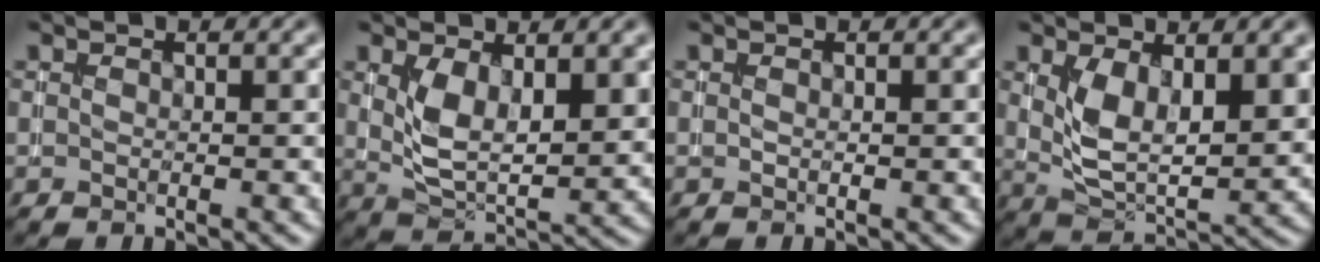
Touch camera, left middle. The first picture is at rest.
{"total": 5.5, "force": [1.5, 2.6, 4.6], "torque": [-0.095, -0.009, 0.038]}
{"total": 0.0}
{"total": 6.4, "force": [1.6, 3.0, 5.4], "torque": [-0.110, -0.012, 0.038]}